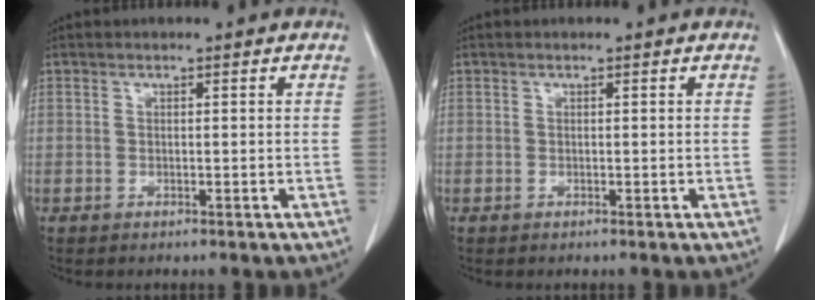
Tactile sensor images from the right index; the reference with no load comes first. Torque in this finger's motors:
{"motor_torque": [0.00, 0.00, 0.00, 0.00]}